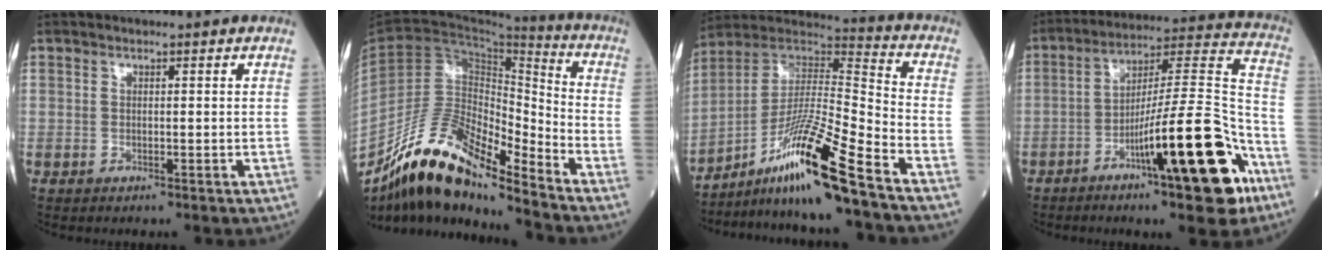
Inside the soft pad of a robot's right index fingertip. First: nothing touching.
{"total": 15.1, "force": [-12.2, 3.4, 8.3], "torque": [-0.151, 0.031, -0.218]}
{"total": 16.4, "force": [-10.6, -1.0, 12.5], "torque": [-0.236, 0.007, -0.187]}
{"total": 19.6, "force": [-9.5, 2.1, 17.1], "torque": [-0.246, 0.011, -0.141]}